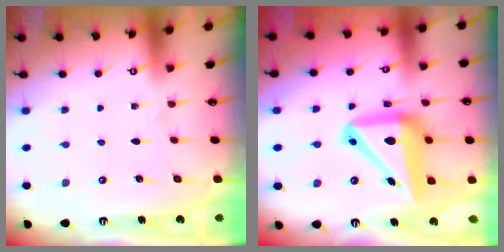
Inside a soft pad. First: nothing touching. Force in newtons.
{"total": 16.7, "press": 16.6, "slide": 2.3}